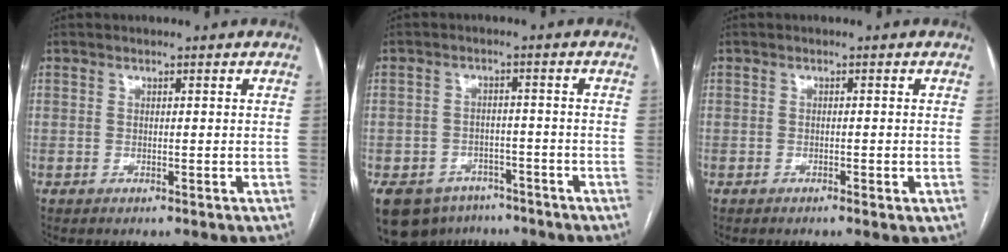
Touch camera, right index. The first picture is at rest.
{"total": 11.9, "force": [-7.9, 8.0, 4.0], "torque": [-0.088, 0.000, -0.107]}
{"total": 1.1, "force": [-0.6, 0.2, 0.9], "torque": [-0.014, 0.000, -0.008]}